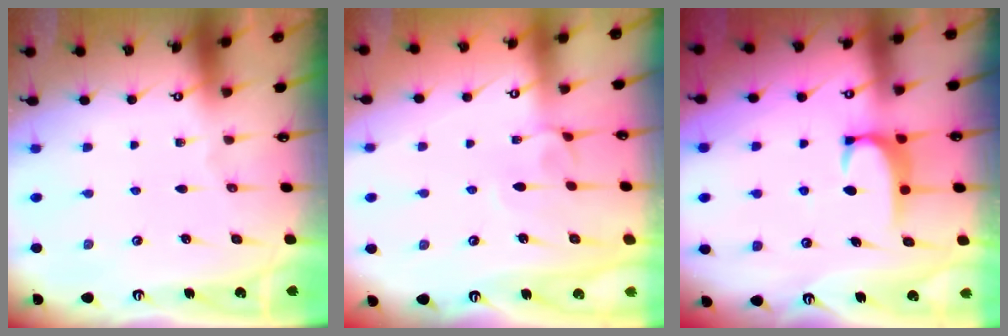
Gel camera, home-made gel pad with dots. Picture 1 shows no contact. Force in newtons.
{"total": 3.9, "press": 3.9, "slide": 0.2}
{"total": 2.0, "press": 2.0, "slide": 0.6}